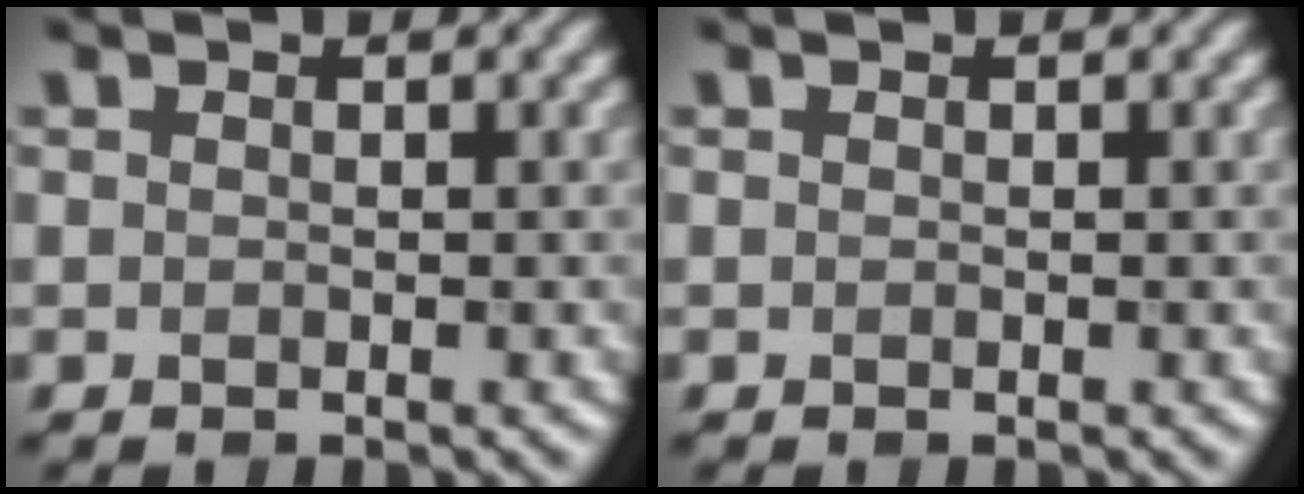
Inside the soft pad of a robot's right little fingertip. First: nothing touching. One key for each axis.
{"total": 0.0}